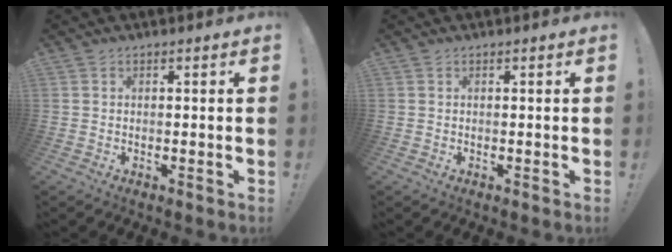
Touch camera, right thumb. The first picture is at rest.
{"total": 0.0}